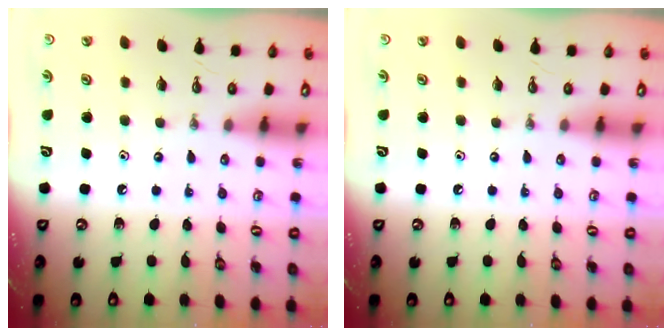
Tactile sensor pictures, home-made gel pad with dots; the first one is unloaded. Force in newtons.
{"total": 0.0}